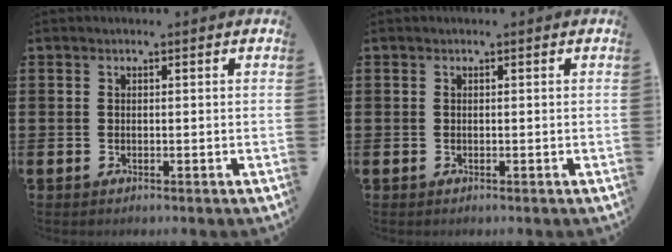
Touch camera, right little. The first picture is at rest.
{"total": 0.0}